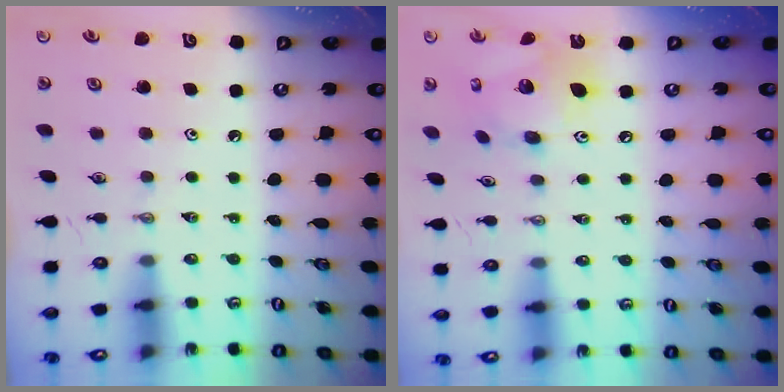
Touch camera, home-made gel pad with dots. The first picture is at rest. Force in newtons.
{"total": 15.3, "press": 15.3, "slide": 1.4}